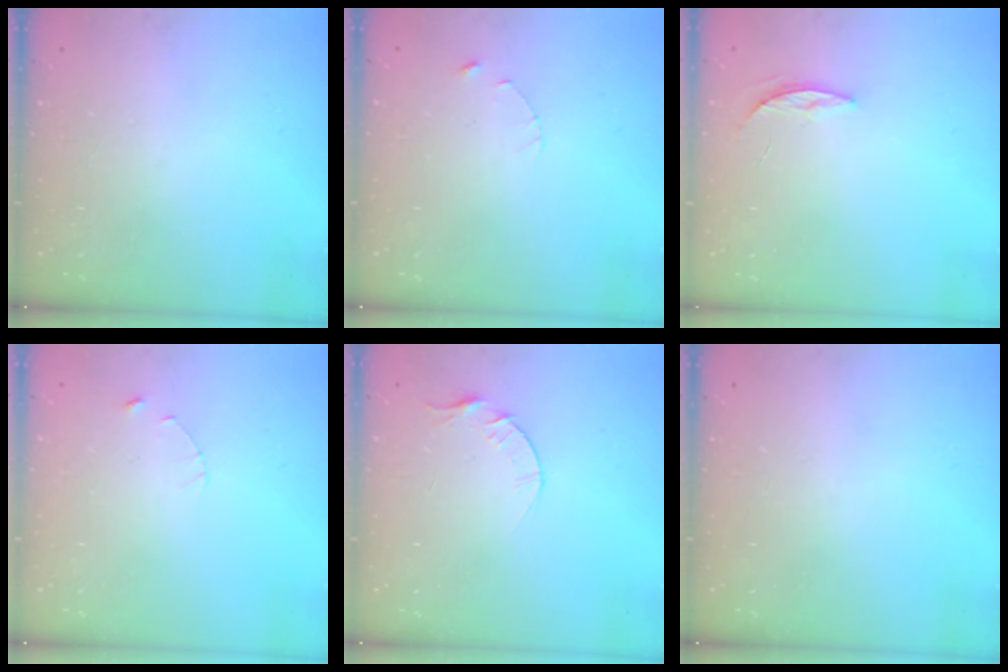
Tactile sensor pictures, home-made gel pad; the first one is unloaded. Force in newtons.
{"total": 1.0, "press": 1.0, "slide": 0.2}
{"total": 4.5, "press": 4.4, "slide": 0.4}
{"total": 1.0, "press": 1.0, "slide": 0.2}
{"total": 4.1, "press": 4.0, "slide": 0.5}
{"total": 0.0}